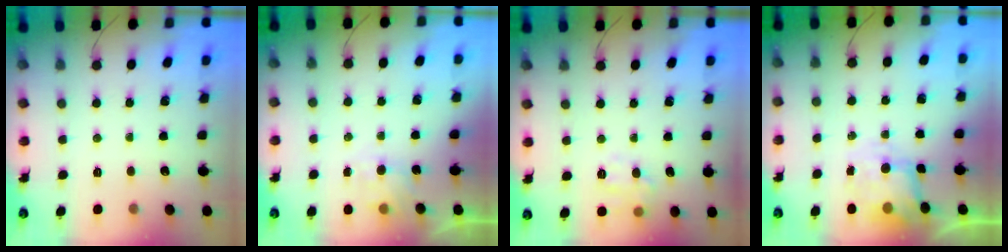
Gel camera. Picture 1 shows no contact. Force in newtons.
{"total": 2.2, "press": 2.0, "slide": 0.9}
{"total": 8.5, "press": 8.5, "slide": 0.6}
{"total": 6.5, "press": 6.4, "slide": 1.2}